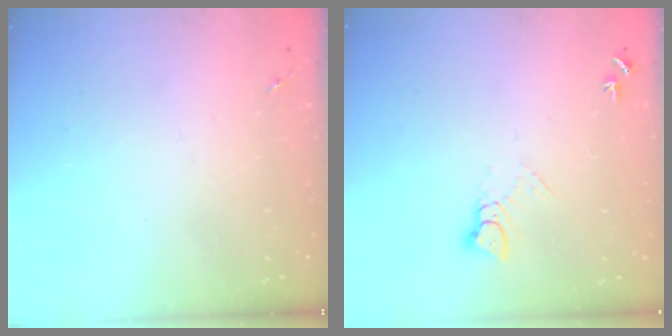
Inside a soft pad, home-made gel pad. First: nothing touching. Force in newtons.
{"total": 4.1, "press": 4.1, "slide": 0.3}